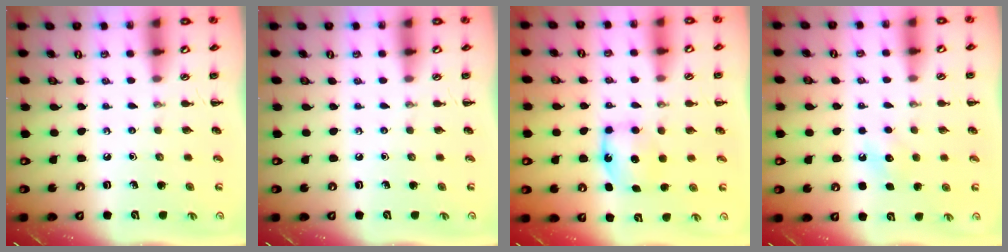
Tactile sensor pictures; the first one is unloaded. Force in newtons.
{"total": 0.0}
{"total": 5.7, "press": 5.5, "slide": 1.7}
{"total": 6.7, "press": 6.5, "slide": 1.7}